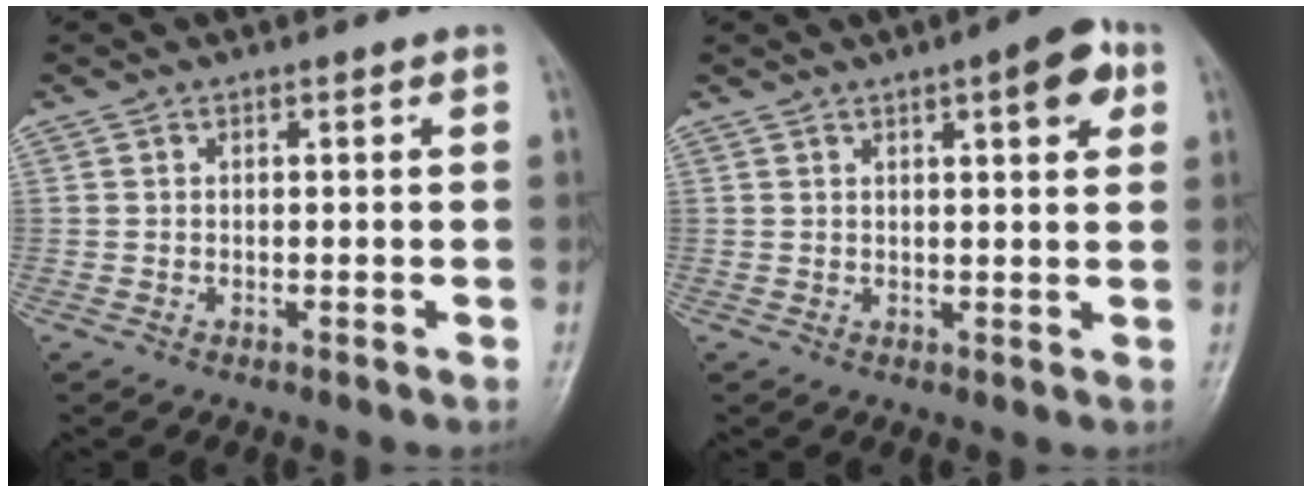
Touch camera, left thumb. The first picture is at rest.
{"total": 6.3, "force": [2.9, 1.8, 5.3], "torque": [-0.056, -0.005, 0.033]}